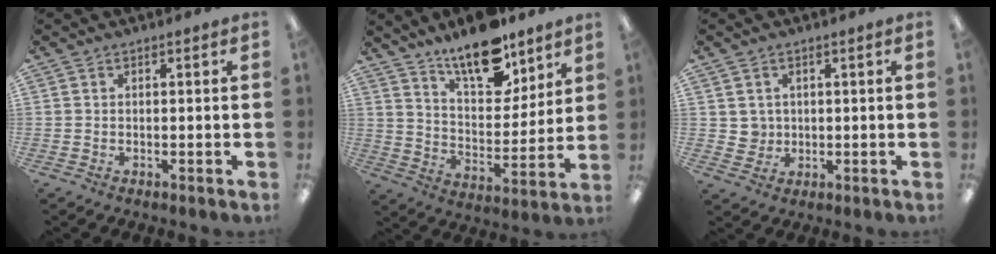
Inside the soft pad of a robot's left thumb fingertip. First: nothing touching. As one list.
[{"total": 14.8, "force": [11.7, 5.8, 6.9], "torque": [-0.108, -0.076, 0.206]}, {"total": 3.4, "force": [1.4, 3.1, -0.2], "torque": [0.000, 0.000, 0.025]}]